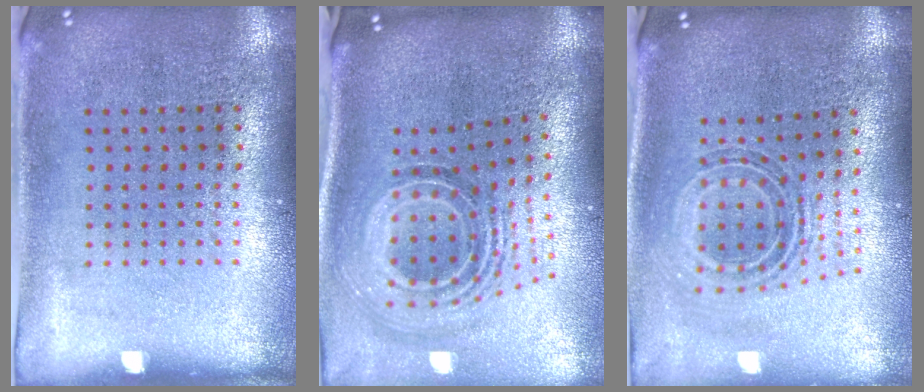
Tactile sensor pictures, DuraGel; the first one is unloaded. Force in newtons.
{"total": 2.1, "press": 1.5, "slide": 1.5}
{"total": 0.9, "press": 0.8, "slide": 0.4}